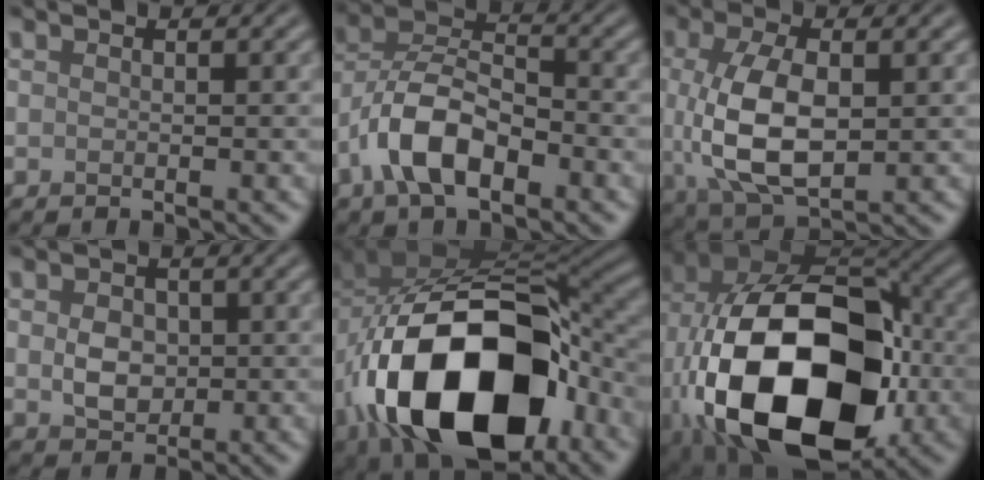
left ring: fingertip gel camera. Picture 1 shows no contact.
{"total": 6.8, "force": [-3.2, 3.4, 5.0], "torque": [-0.084, 0.012, -0.069]}
{"total": 7.7, "force": [0.0, 4.0, 6.6], "torque": [-0.144, -0.005, 0.004]}
{"total": 2.9, "force": [0.2, 2.4, 1.7], "torque": [-0.035, -0.003, 0.000]}
{"total": 18.2, "force": [-5.8, 11.3, 13.0], "torque": [-0.231, -0.038, -0.086]}
{"total": 19.5, "force": [-4.7, 12.2, 14.5], "torque": [-0.281, -0.027, -0.073]}